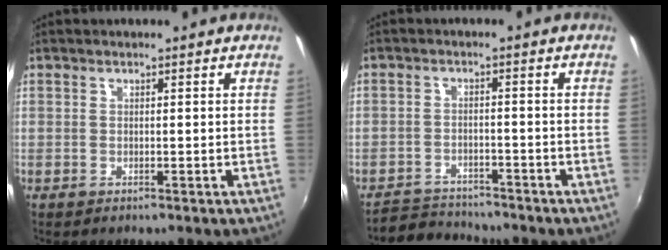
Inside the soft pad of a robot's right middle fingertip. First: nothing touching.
{"total": 5.7, "force": [-5.4, 1.5, 0.2], "torque": [-0.025, 0.008, -0.095]}